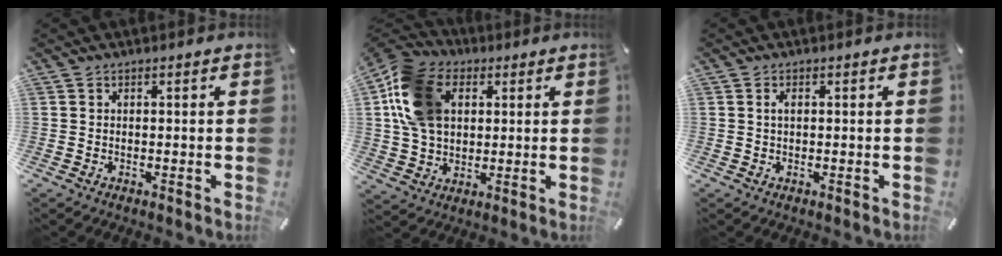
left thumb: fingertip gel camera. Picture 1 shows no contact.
{"total": 15.5, "force": [3.9, 11.5, 9.7], "torque": [-0.214, 0.015, 0.074]}
{"total": 1.3, "force": [0.3, 0.6, 1.1], "torque": [-0.022, 0.003, 0.004]}